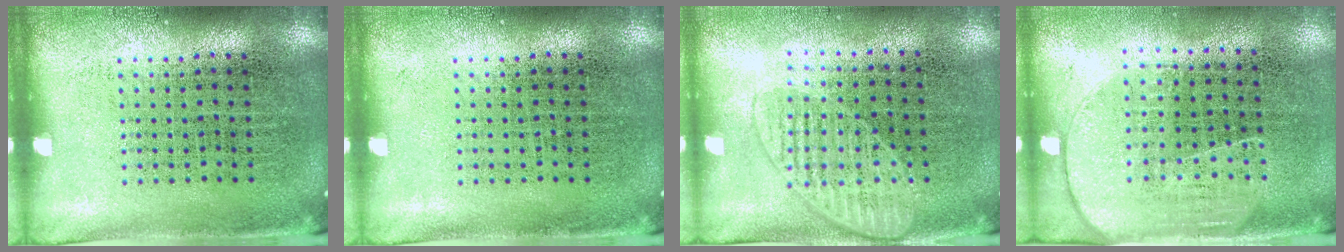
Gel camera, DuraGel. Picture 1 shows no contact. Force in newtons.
{"total": 0.0}
{"total": 1.3, "press": 1.2, "slide": 0.6}
{"total": 1.8, "press": 1.5, "slide": 0.9}